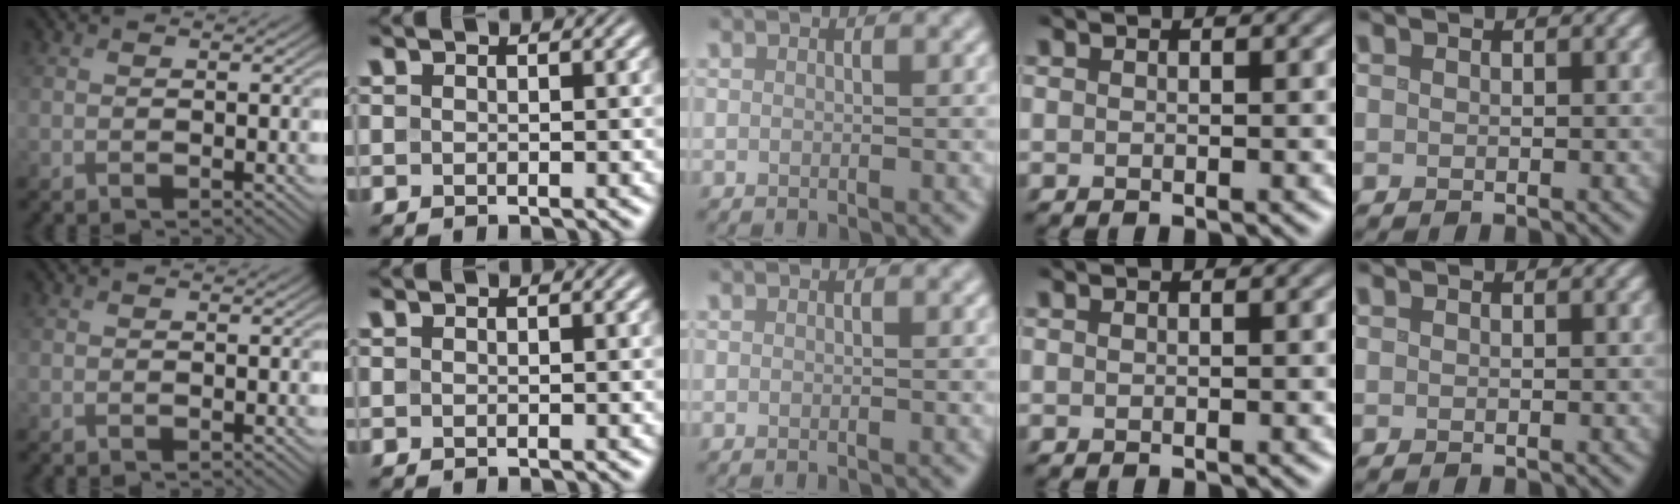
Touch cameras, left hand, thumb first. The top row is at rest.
{}